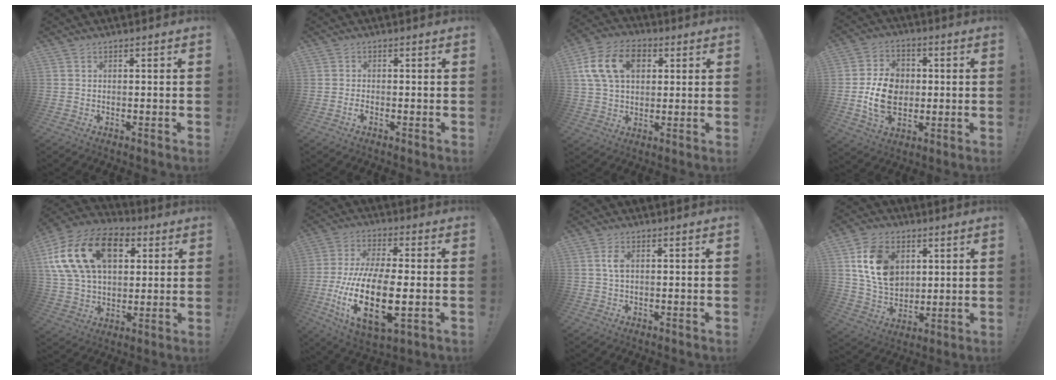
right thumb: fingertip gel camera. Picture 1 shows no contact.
{"total": 1.1, "force": [-0.7, 0.6, 0.6], "torque": [-0.001, -0.002, -0.013]}
{"total": 17.1, "force": [5.5, 12.0, 10.9], "torque": [-0.186, -0.006, 0.102]}
{"total": 11.4, "force": [-0.8, 8.8, 7.2], "torque": [-0.115, 0.003, -0.012]}
{"total": 23.3, "force": [8.5, 15.3, 15.3], "torque": [-0.267, -0.022, 0.155]}
{"total": 22.3, "force": [-3.9, 10.0, 19.5], "torque": [-0.384, 0.000, -0.055]}
{"total": 3.2, "force": [0.5, 1.9, 2.5], "torque": [-0.037, 0.002, 0.005]}
{"total": 16.4, "force": [5.7, 12.2, 9.4], "torque": [-0.160, -0.013, 0.115]}